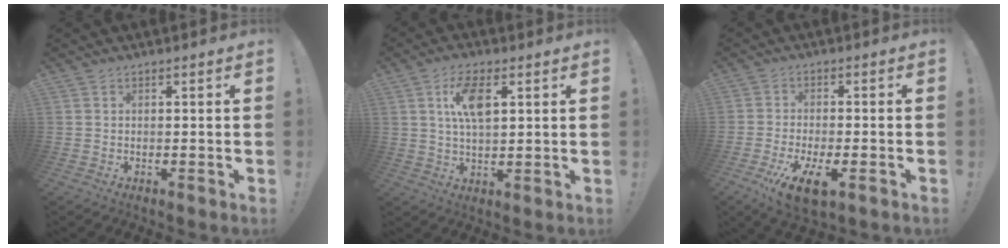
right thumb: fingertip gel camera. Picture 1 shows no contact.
{"total": 9.2, "force": [3.0, 4.0, 7.7], "torque": [-0.144, 0.000, 0.051]}
{"total": 8.7, "force": [-4.0, 2.8, 7.2], "torque": [-0.137, 0.006, -0.067]}